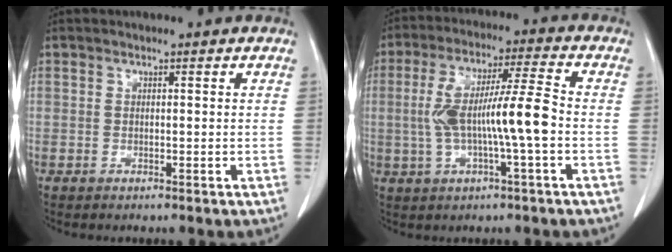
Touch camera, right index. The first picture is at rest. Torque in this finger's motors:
{"motor_torque": [1.26, 0.42, 0.46, 0.10]}